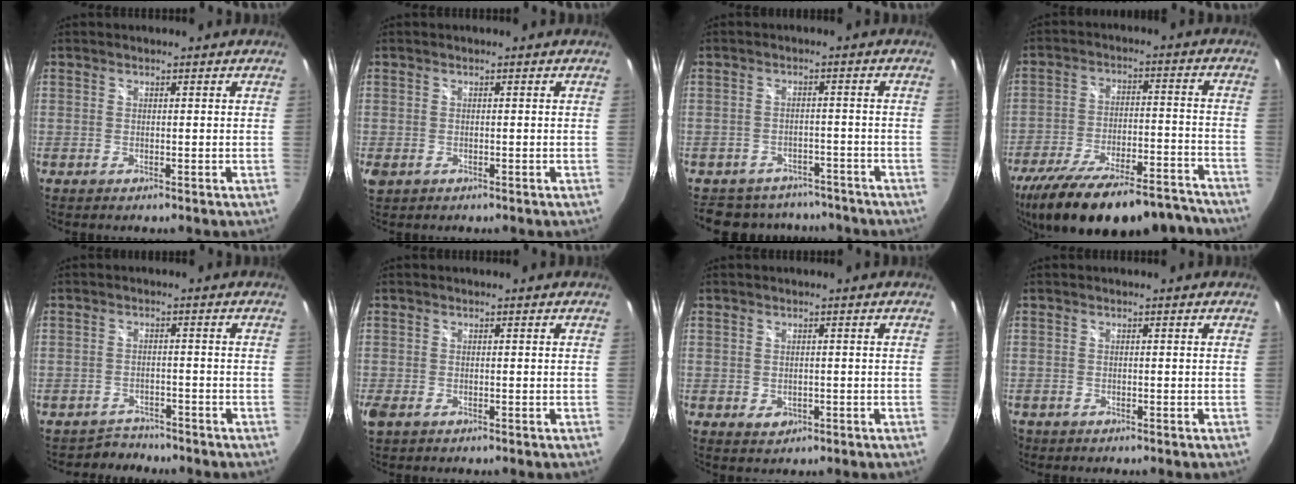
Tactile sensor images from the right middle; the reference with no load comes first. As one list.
[{"total": 2.4, "force": [-0.8, 1.7, 1.5], "torque": [-0.031, -0.007, -0.011]}, {"total": 11.8, "force": [-10.0, 5.4, 3.0], "torque": [-0.074, 0.015, -0.131]}, {"total": 25.8, "force": [-21.8, 6.6, 12.2], "torque": [-0.224, -0.030, -0.314]}, {"total": 3.5, "force": [-3.2, 1.4, -0.5], "torque": [0.003, 0.004, -0.055]}, {"total": 2.7, "force": [-1.3, 1.4, 1.9], "torque": [-0.040, -0.010, -0.021]}, {"total": 1.9, "force": [-0.3, 1.6, 1.1], "torque": [-0.016, -0.003, -0.003]}, {"total": 1.4, "force": [-0.9, 1.1, 0.3], "torque": [-0.011, -0.004, -0.016]}]